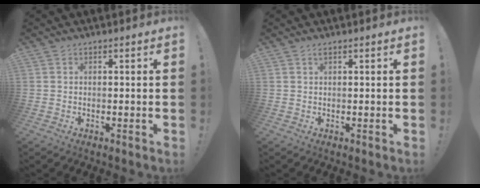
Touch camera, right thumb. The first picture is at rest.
{"total": 0.7, "force": [0.4, 0.0, 0.6], "torque": [-0.009, -0.001, 0.007]}